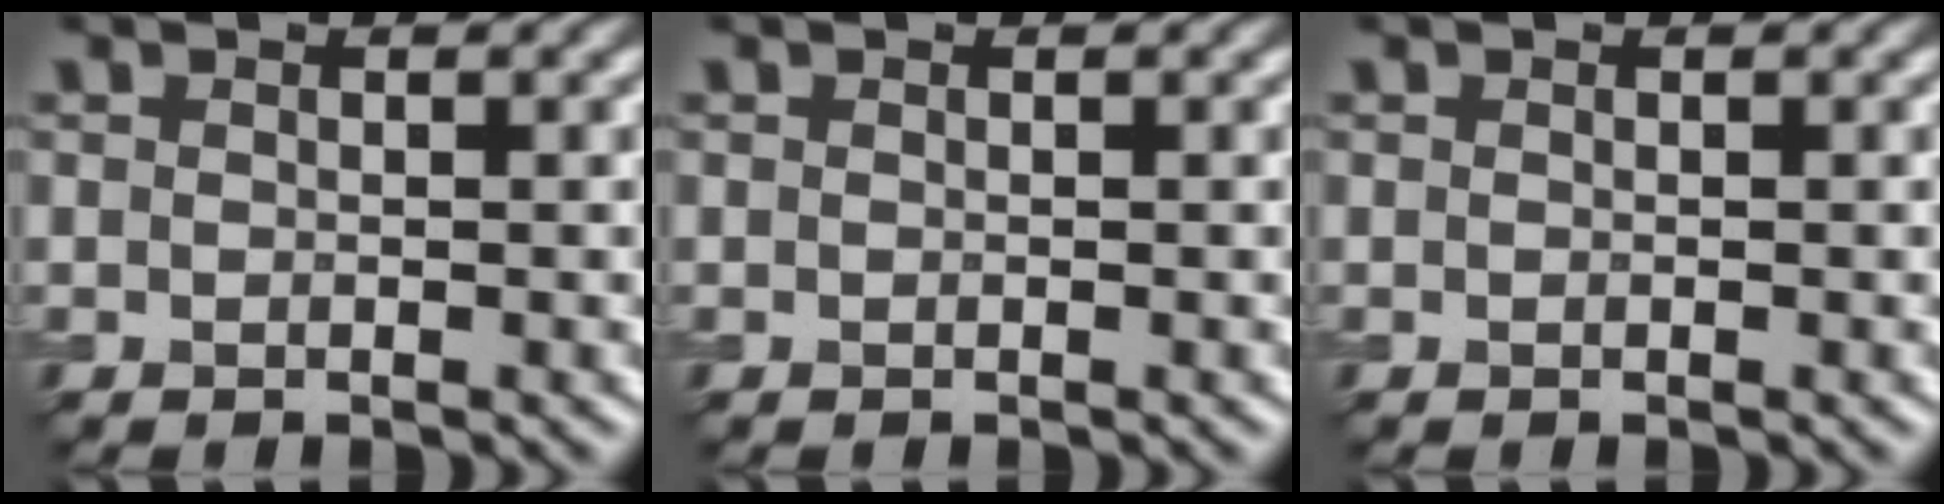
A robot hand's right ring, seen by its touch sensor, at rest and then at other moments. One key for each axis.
{"total": 0.0}
{"total": 0.0}